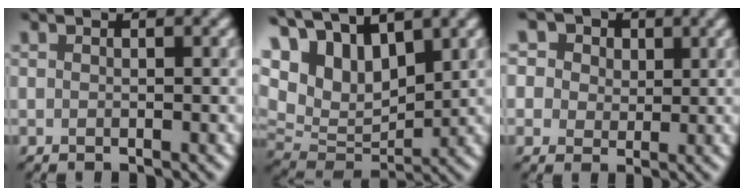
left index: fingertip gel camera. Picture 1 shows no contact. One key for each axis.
{"total": 9.6, "fx": 5.5, "fy": 4.9, "fz": 6.3, "tx": -0.145, "ty": 0.022, "tz": 0.097}
{"total": 9.4, "fx": 4.9, "fy": 6.7, "fz": 4.3, "tx": -0.081, "ty": 0.029, "tz": 0.047}